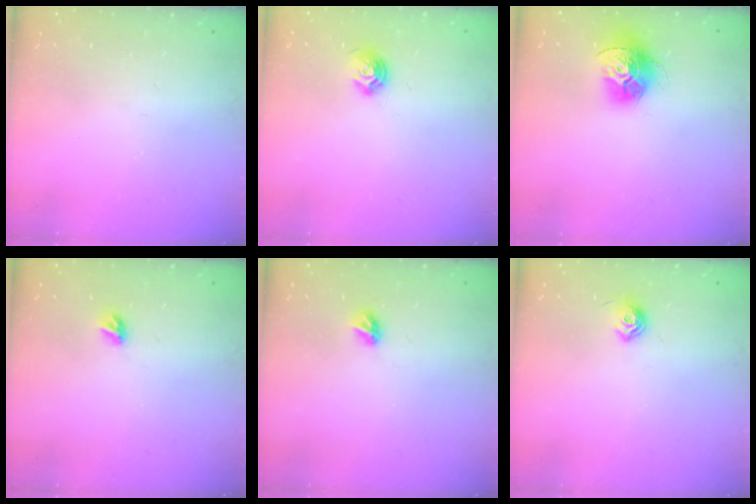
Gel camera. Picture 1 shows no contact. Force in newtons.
{"total": 7.0, "press": 6.9, "slide": 0.7}
{"total": 13.9, "press": 13.8, "slide": 1.4}
{"total": 5.4, "press": 5.4, "slide": 0.5}
{"total": 5.8, "press": 5.8, "slide": 0.7}
{"total": 7.9, "press": 7.8, "slide": 0.9}